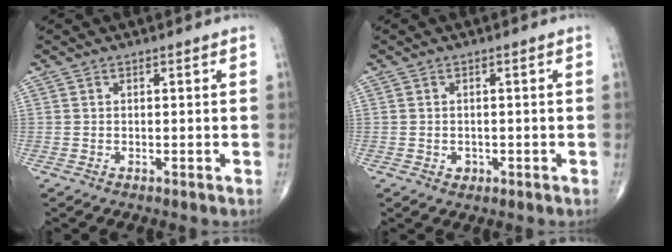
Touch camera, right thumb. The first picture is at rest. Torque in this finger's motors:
{"motor_torque": [-0.27, 0.03, 0.11, 0.16, 0.02]}